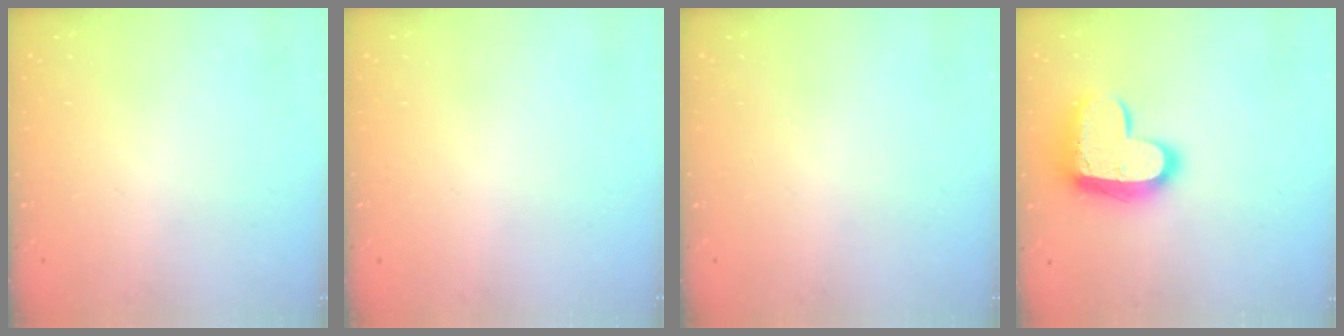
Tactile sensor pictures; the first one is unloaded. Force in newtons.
{"total": 0.0}
{"total": 0.0}
{"total": 16.7, "press": 16.6, "slide": 1.3}